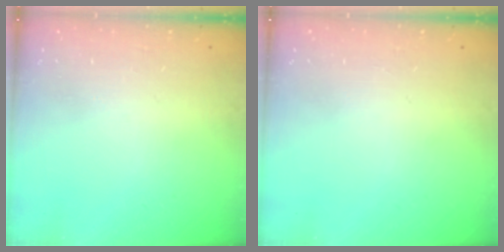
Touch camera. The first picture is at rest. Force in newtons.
{"total": 0.0}